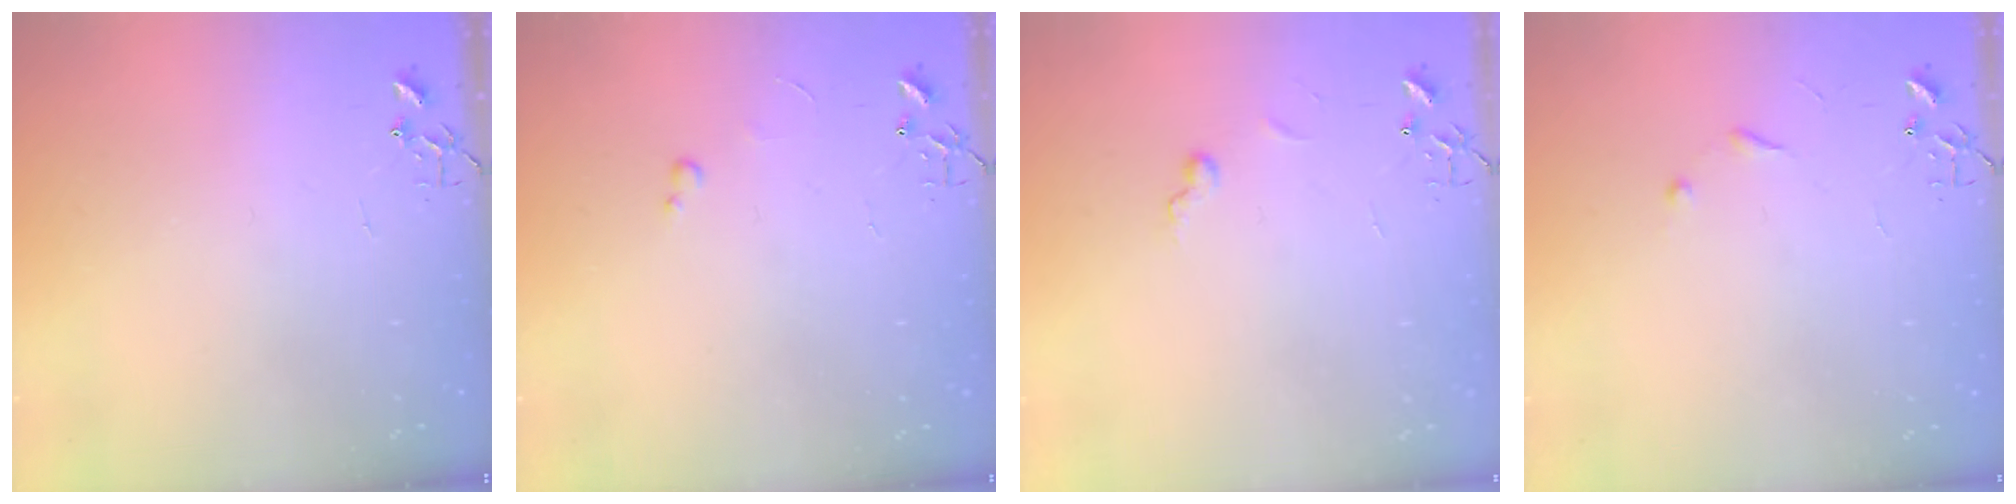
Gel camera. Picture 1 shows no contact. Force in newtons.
{"total": 2.4, "press": 2.3, "slide": 0.4}
{"total": 5.6, "press": 5.6, "slide": 0.5}
{"total": 6.0, "press": 6.0, "slide": 0.6}